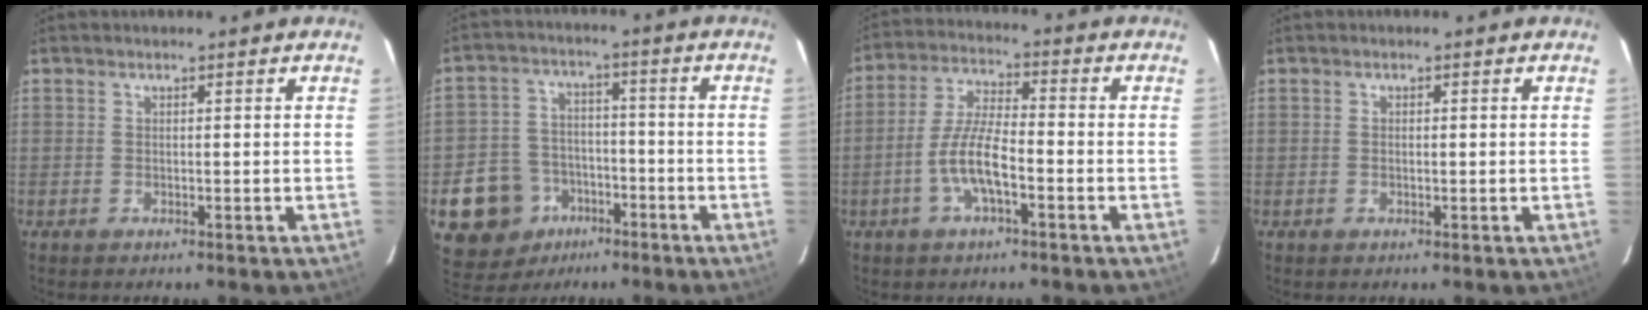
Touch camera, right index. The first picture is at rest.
{"total": 12.5, "force": [-6.0, 10.4, 3.4], "torque": [-0.112, 0.026, -0.081]}
{"total": 8.6, "force": [-3.5, 2.3, 7.5], "torque": [-0.158, 0.004, -0.065]}
{"total": 0.7, "force": [0.0, 0.5, 0.5], "torque": [-0.010, 0.002, -0.001]}